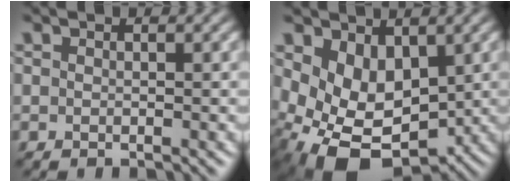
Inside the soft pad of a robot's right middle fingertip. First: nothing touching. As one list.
[{"total": 8.2, "force": [-0.2, 5.5, 6.1], "torque": [-0.120, -0.024, 0.010]}]